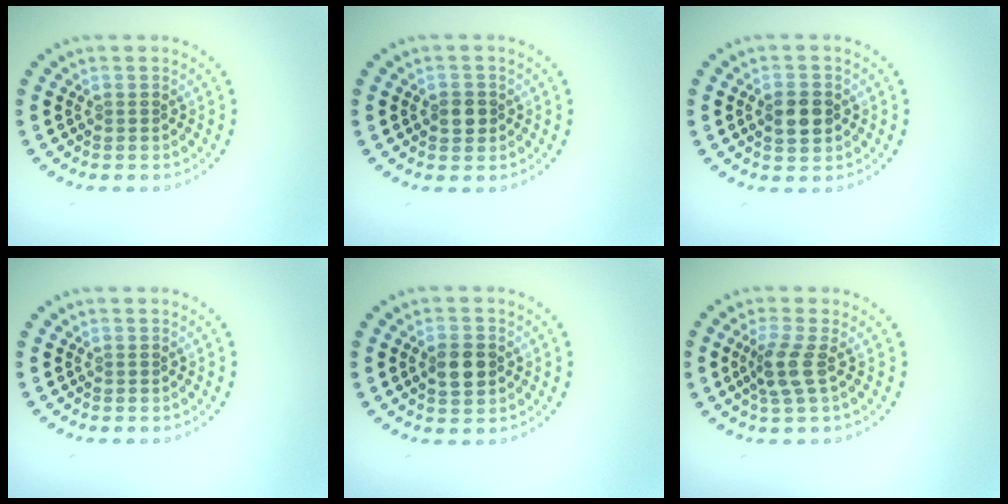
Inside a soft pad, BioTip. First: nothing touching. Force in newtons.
{"total": 1.8, "press": 1.8, "slide": 0.4}
{"total": 3.0, "press": 3.0, "slide": 0.1}
{"total": 0.0}
{"total": 3.3, "press": 3.3, "slide": 0.1}
{"total": 2.6, "press": 2.0, "slide": 1.6}